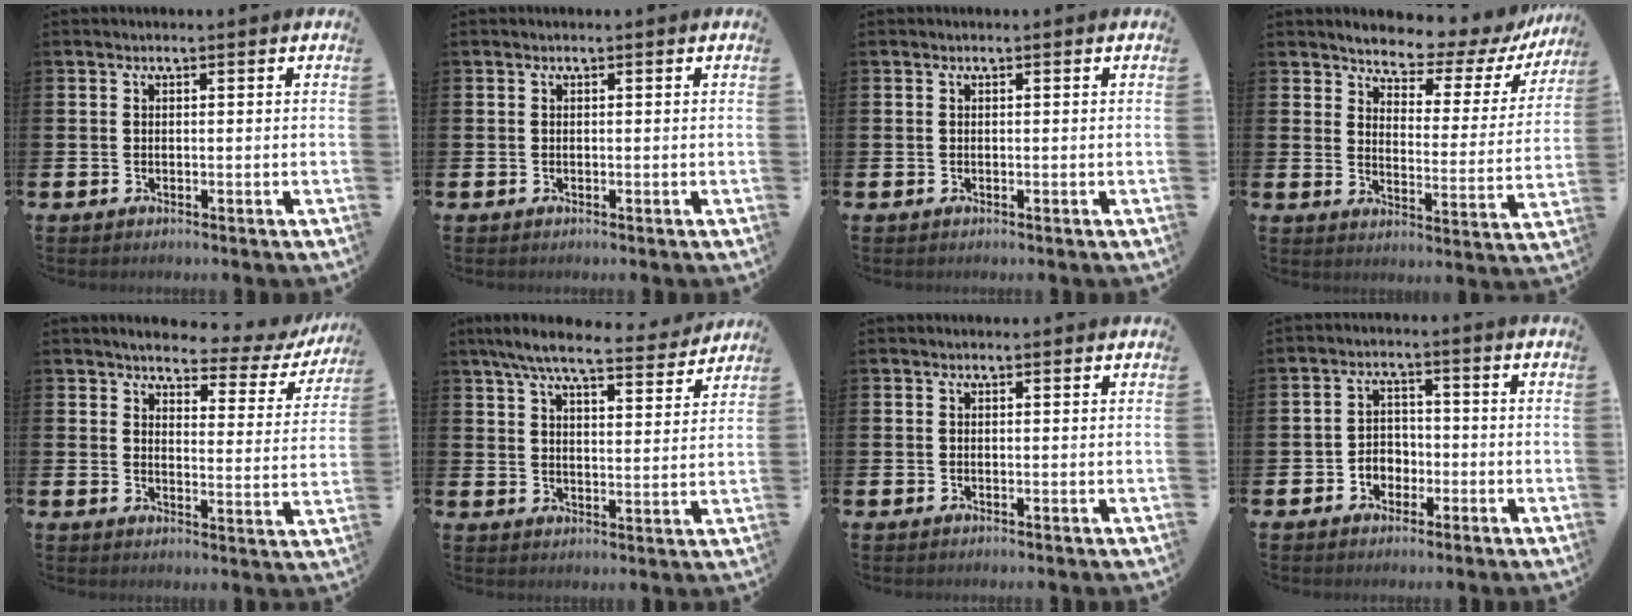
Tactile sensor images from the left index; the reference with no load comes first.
{"total": 0.0}
{"total": 0.0}
{"total": 5.4, "force": [5.0, 1.6, 1.1], "torque": [-0.031, -0.049, 0.077]}
{"total": 3.4, "force": [3.1, 1.0, 1.0], "torque": [-0.029, -0.030, 0.043]}
{"total": 8.0, "force": [7.2, 1.3, 3.4], "torque": [-0.071, -0.038, 0.123]}
{"total": 0.0}
{"total": 3.1, "force": [-1.6, 2.5, 0.9], "torque": [-0.022, 0.005, -0.039]}